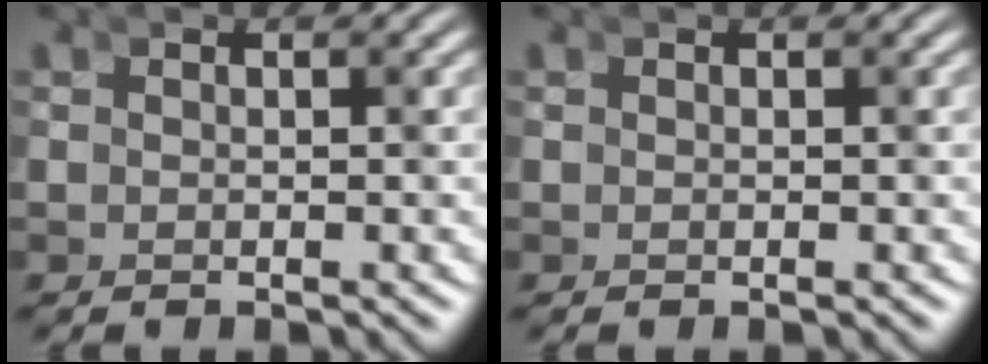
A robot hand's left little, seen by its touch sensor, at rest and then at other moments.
{"total": 0.0}